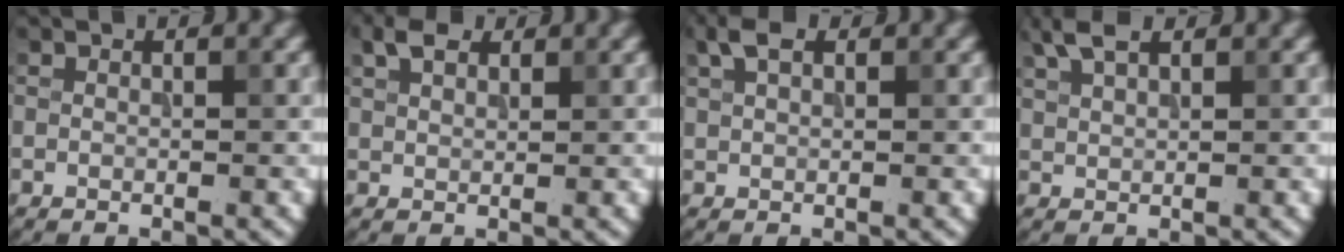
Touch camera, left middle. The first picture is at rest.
{"total": 2.6, "force": [1.7, 1.4, 1.4], "torque": [-0.033, 0.009, 0.034]}
{"total": 2.7, "force": [1.5, 1.5, 1.6], "torque": [-0.036, 0.009, 0.030]}
{"total": 3.1, "force": [2.2, 1.1, 1.9], "torque": [-0.043, 0.010, 0.045]}